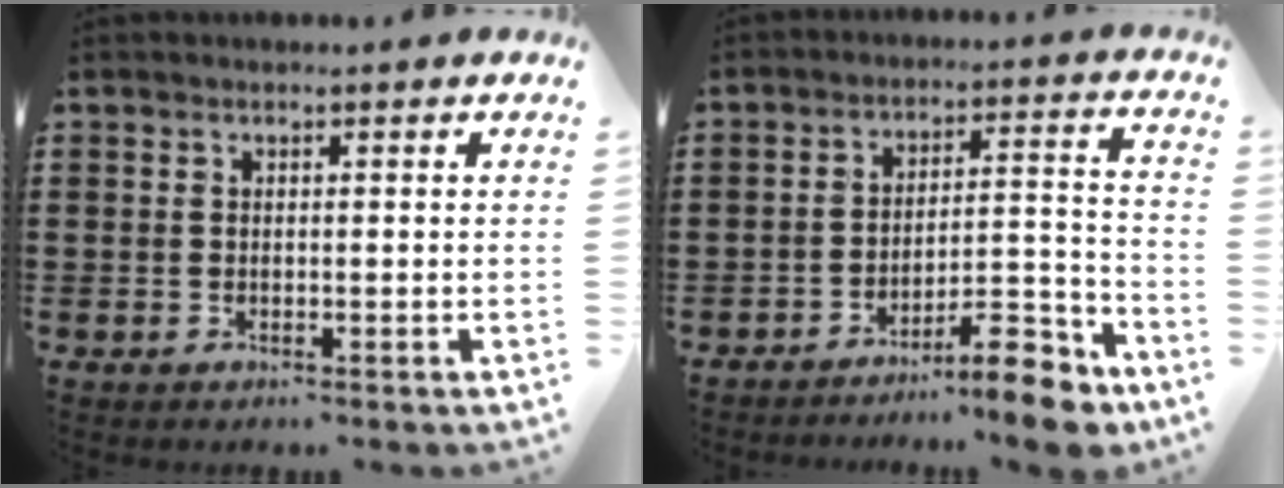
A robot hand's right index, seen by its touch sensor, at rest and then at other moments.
{"total": 10.3, "force": [-8.4, 2.2, 5.6], "torque": [-0.063, 0.034, -0.154]}